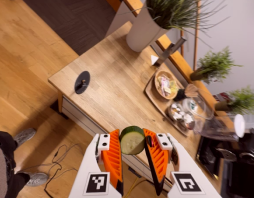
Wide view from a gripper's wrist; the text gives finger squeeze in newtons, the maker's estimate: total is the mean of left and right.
{"total": 8.9, "left": 9.4, "right": 8.4}